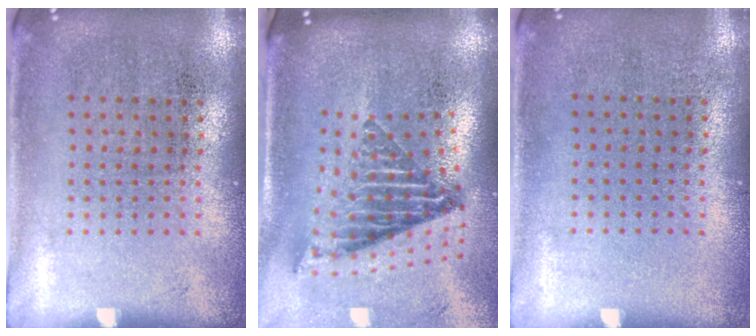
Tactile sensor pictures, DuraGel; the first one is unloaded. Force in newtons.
{"total": 2.7, "press": 1.7, "slide": 2.1}
{"total": 0.0}